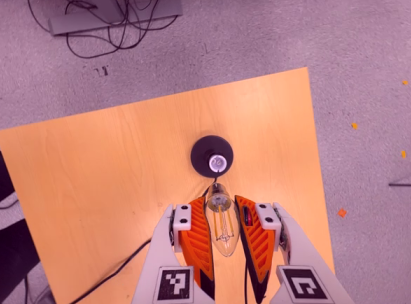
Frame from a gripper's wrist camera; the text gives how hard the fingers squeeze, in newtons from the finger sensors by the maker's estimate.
{"total": 20.9, "left": 23.3, "right": 18.4}